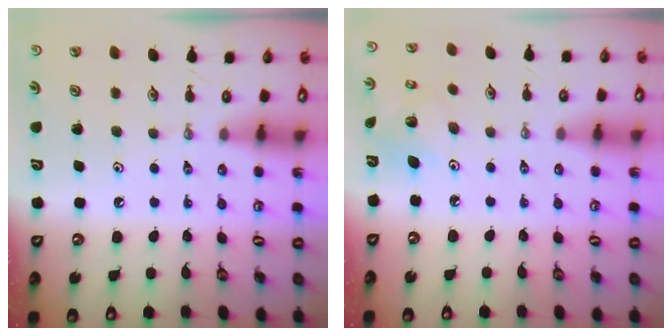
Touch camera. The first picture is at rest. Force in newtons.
{"total": 4.2, "press": 4.2, "slide": 0.3}